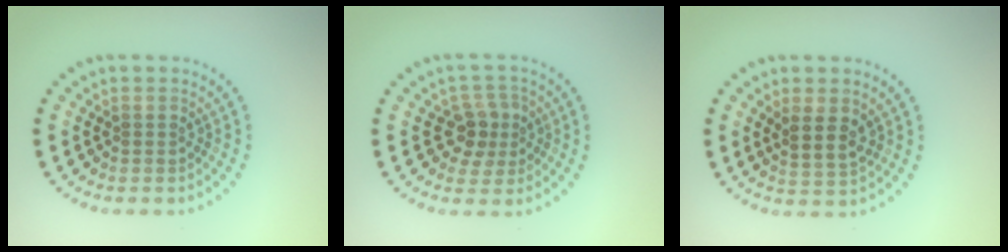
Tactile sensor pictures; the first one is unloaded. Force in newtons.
{"total": 2.8, "press": 2.5, "slide": 1.2}
{"total": 2.6, "press": 2.3, "slide": 1.1}